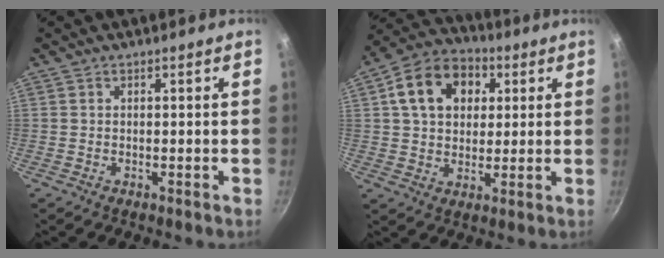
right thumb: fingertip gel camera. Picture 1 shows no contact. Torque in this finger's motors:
{"motor_torque": [0.40, 2.52, 1.20, 0.04, 0.12]}